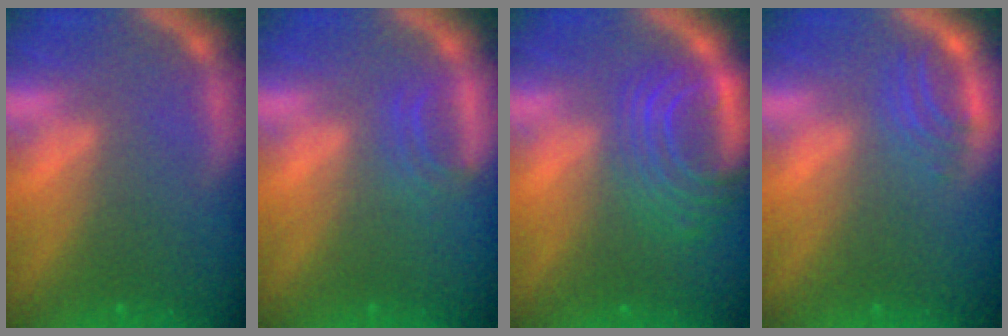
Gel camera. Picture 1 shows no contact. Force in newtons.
{"total": 1.9}
{"total": 7.5}
{"total": 2.5}